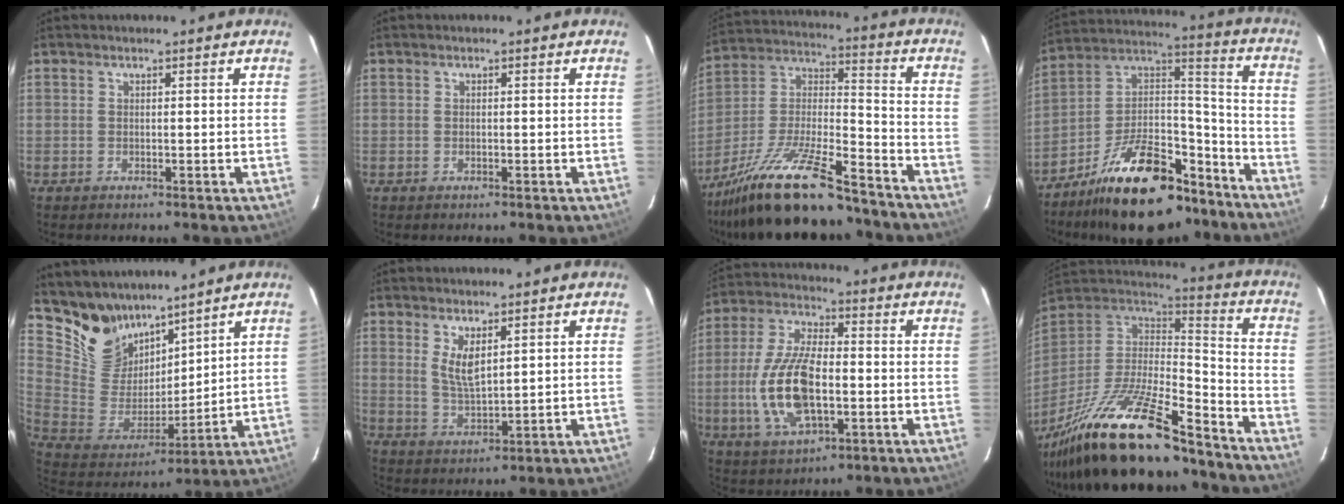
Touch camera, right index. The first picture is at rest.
{"total": 0.0}
{"total": 24.6, "force": [-19.1, 5.2, 14.6], "torque": [-0.281, -0.021, -0.313]}
{"total": 24.1, "force": [-16.9, 10.9, 13.4], "torque": [-0.244, 0.044, -0.253]}
{"total": 14.2, "force": [11.6, 7.5, 3.3], "torque": [-0.088, 0.002, 0.239]}
{"total": 5.0, "force": [2.3, 1.7, 4.1], "torque": [-0.075, -0.012, 0.049]}
{"total": 15.3, "force": [-2.8, 6.8, 13.4], "torque": [-0.282, -0.001, -0.048]}
{"total": 28.0, "force": [-20.8, 7.0, 17.5], "torque": [-0.337, -0.046, -0.344]}